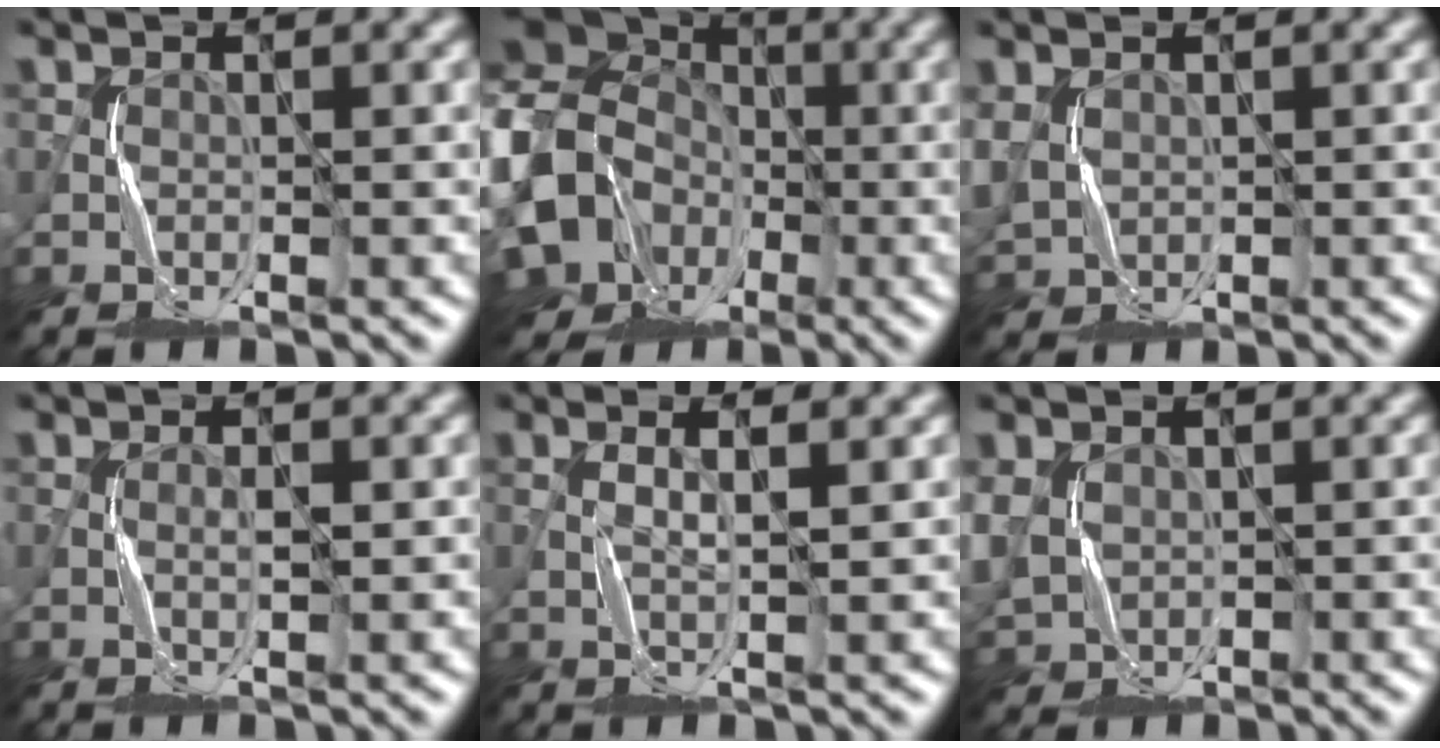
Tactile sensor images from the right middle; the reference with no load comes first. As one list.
[{"total": 19.2, "force": [-5.3, 16.7, 7.8], "torque": [-0.183, -0.027, -0.128]}, {"total": 2.9, "force": [0.4, 2.5, 1.5], "torque": [-0.052, -0.003, 0.014]}, {"total": 0.9, "force": [0.0, -0.1, 0.9], "torque": [-0.022, 0.000, 0.002]}, {"total": 1.7, "force": [0.6, -0.1, 1.6], "torque": [-0.031, 0.002, 0.013]}, {"total": 4.0, "force": [0.3, 3.3, 2.1], "torque": [-0.068, -0.005, 0.009]}]